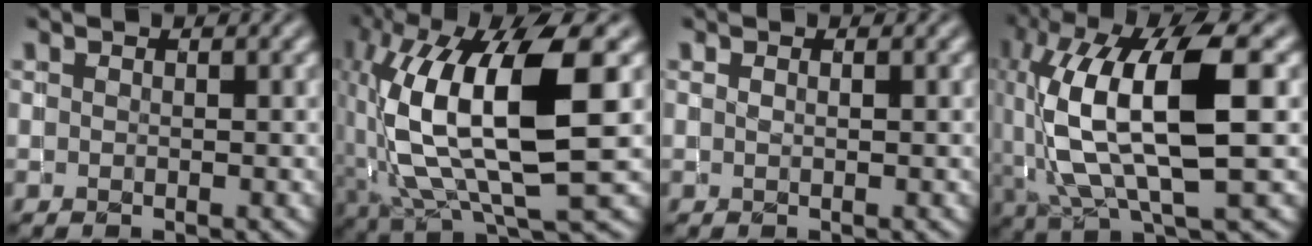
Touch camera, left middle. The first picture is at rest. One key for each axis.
{"total": 13.0, "fx": 1.2, "fy": 4.8, "fz": 12.1, "tx": -0.241, "ty": -0.006, "tz": 0.024}
{"total": 0.6, "fx": 0.3, "fy": 0.3, "fz": 0.5, "tx": -0.003, "ty": -0.009, "tz": 0.003}
{"total": 11.8, "fx": 0.6, "fy": 4.0, "fz": 11.1, "tx": -0.211, "ty": 0.009, "tz": 0.011}